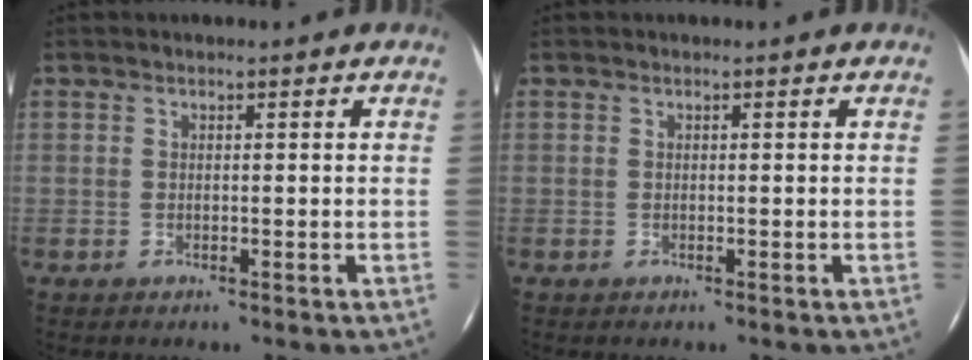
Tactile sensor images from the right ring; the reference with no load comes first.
{"total": 0.0}